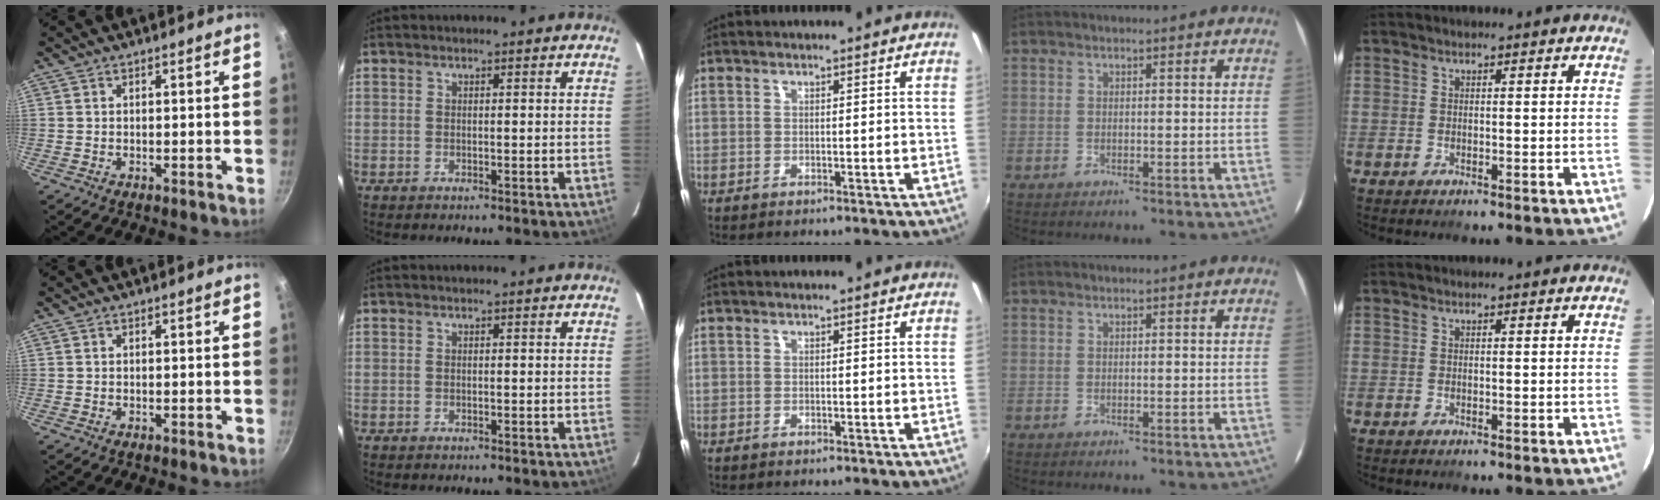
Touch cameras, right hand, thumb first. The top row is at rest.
{}